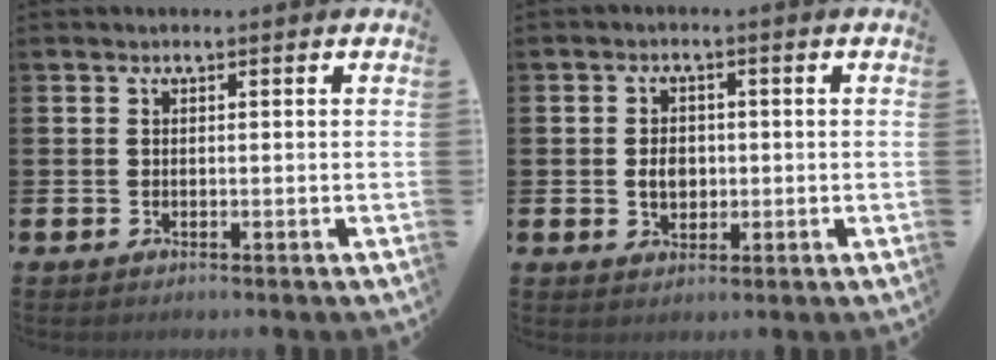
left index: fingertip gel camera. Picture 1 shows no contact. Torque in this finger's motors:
{"motor_torque": [0.30, -0.12, 0.12, 0.09]}